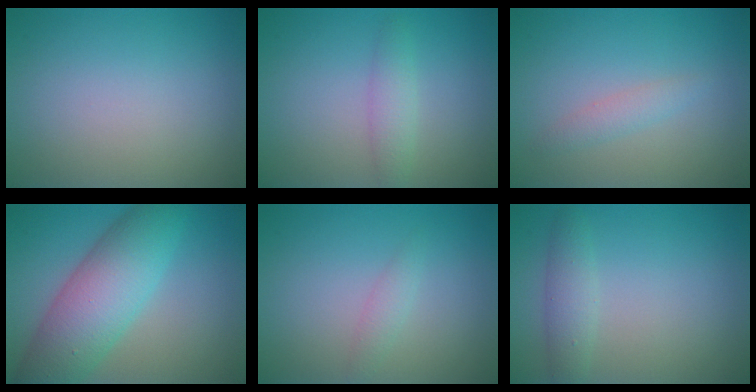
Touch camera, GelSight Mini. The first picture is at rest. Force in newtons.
{"total": 1.8, "press": 1.8, "slide": 0.0}
{"total": 1.3, "press": 1.3, "slide": 0.0}
{"total": 8.1, "press": 8.1, "slide": 0.1}
{"total": 1.2, "press": 1.2, "slide": 0.0}
{"total": 2.1, "press": 2.1, "slide": 0.1}